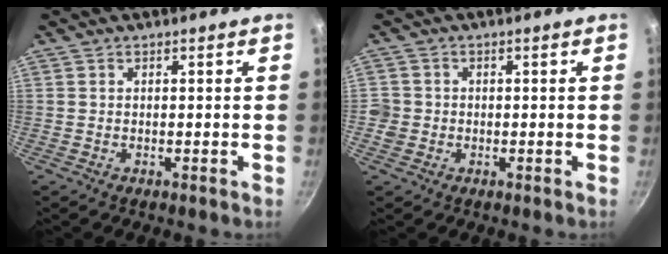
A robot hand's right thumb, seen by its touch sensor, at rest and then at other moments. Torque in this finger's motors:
{"motor_torque": [0.66, 0.59, 0.28, 0.16, 0.02]}